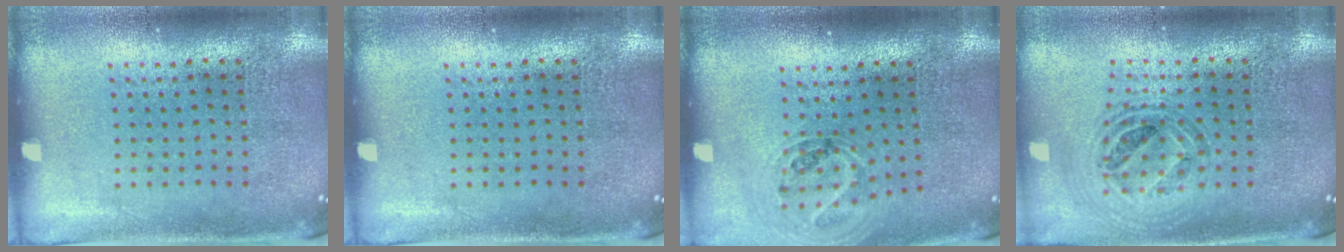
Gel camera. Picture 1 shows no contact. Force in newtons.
{"total": 0.0}
{"total": 1.1, "press": 1.1, "slide": 0.2}
{"total": 1.0, "press": 1.0, "slide": 0.1}